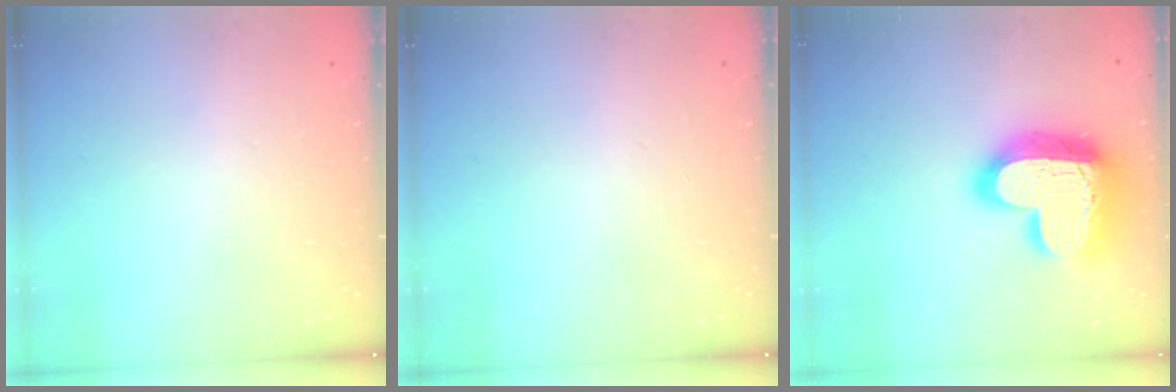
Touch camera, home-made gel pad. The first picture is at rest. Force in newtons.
{"total": 0.0}
{"total": 23.6, "press": 23.5, "slide": 2.0}